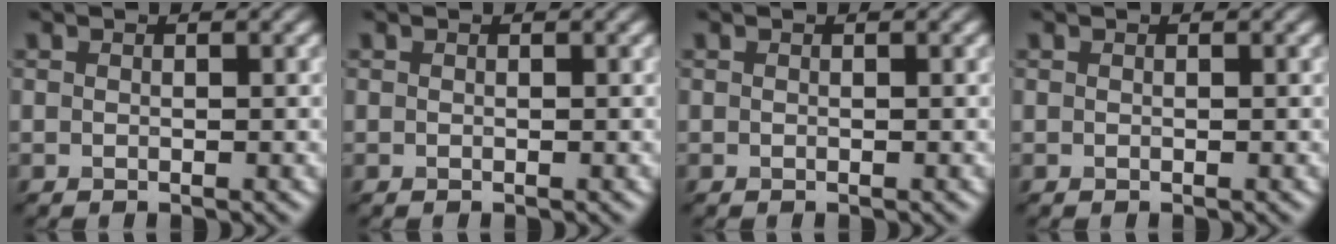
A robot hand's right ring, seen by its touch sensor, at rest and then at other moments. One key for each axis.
{"total": 0.0}
{"total": 0.0}
{"total": 0.0}